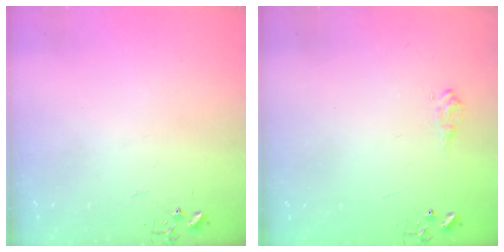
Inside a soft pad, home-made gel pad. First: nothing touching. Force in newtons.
{"total": 6.8, "press": 6.8, "slide": 0.8}